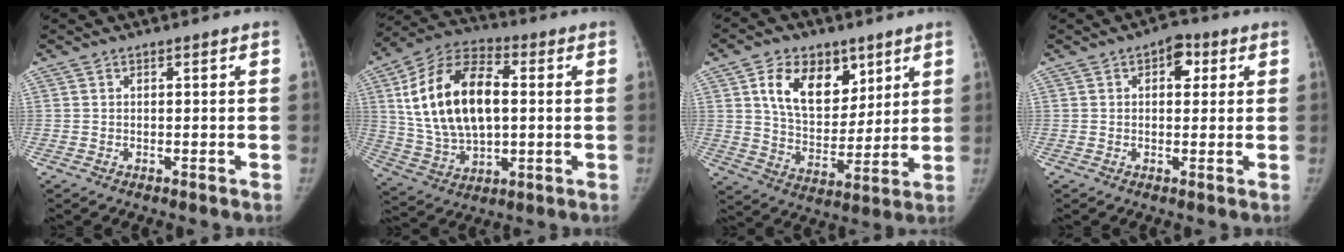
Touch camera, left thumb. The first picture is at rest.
{"total": 20.5, "force": [2.9, 11.7, 16.6], "torque": [-0.295, 0.011, 0.054]}
{"total": 15.0, "force": [6.9, 9.9, 8.9], "torque": [-0.112, -0.037, 0.132]}
{"total": 4.8, "force": [1.7, 3.1, 3.3], "torque": [-0.019, 0.001, 0.017]}